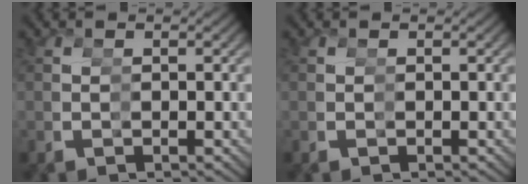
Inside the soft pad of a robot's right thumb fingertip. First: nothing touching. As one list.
[{"total": 0.0}]